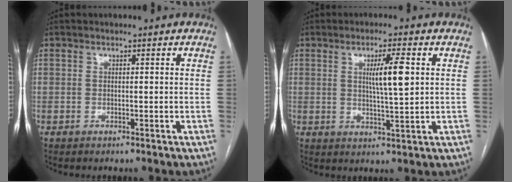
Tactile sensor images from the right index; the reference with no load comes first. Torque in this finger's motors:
{"motor_torque": [0.37, -0.06, 0.15, 0.10]}